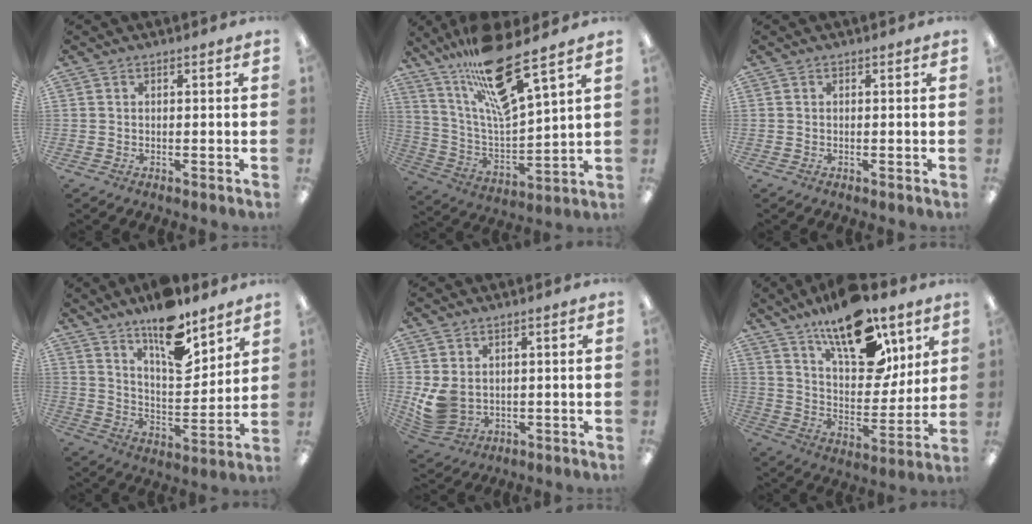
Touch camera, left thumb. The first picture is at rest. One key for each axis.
{"total": 19.9, "fx": 14.7, "fy": 4.0, "fz": 12.8, "tx": -0.239, "ty": -0.083, "tz": 0.246}
{"total": 0.0}
{"total": 14.8, "fx": 10.8, "fy": 5.4, "fz": 8.5, "tx": -0.138, "ty": -0.069, "tz": 0.186}
{"total": 6.6, "fx": 1.5, "fy": 5.0, "fz": 4.1, "tx": -0.102, "ty": -0.005, "tz": 0.033}
{"total": 20.7, "fx": 13.5, "fy": 9.6, "fz": 12.5, "tx": -0.194, "ty": -0.075, "tz": 0.229}